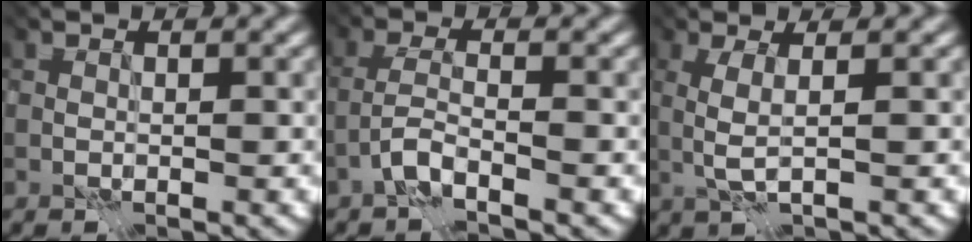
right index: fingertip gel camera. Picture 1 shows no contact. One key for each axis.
{"total": 4.0, "fx": -3.8, "fy": -1.0, "fz": 0.8, "tx": -0.034, "ty": -0.013, "tz": -0.053}
{"total": 2.3, "fx": -1.7, "fy": -0.7, "fz": 1.3, "tx": -0.045, "ty": -0.015, "tz": -0.008}